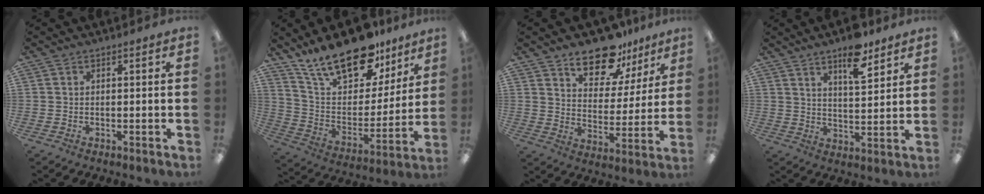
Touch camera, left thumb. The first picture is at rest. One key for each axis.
{"total": 20.9, "fx": 15.7, "fy": 9.3, "fz": 10.2, "tx": -0.184, "ty": -0.098, "tz": 0.280}
{"total": 13.7, "fx": 10.8, "fy": 6.4, "fz": 5.4, "tx": -0.076, "ty": -0.072, "tz": 0.197}
{"total": 9.7, "fx": 6.8, "fy": 3.3, "fz": 6.0, "tx": -0.087, "ty": -0.039, "tz": 0.112}